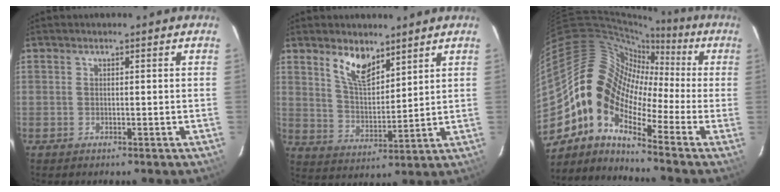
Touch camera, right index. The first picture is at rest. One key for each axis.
{"total": 8.4, "fx": 5.7, "fy": 3.4, "fz": 5.1, "tx": -0.089, "ty": 0.003, "tz": 0.113}
{"total": 13.6, "fx": -5.2, "fy": 8.3, "fz": 9.4, "tx": -0.161, "ty": 0.013, "tz": -0.125}